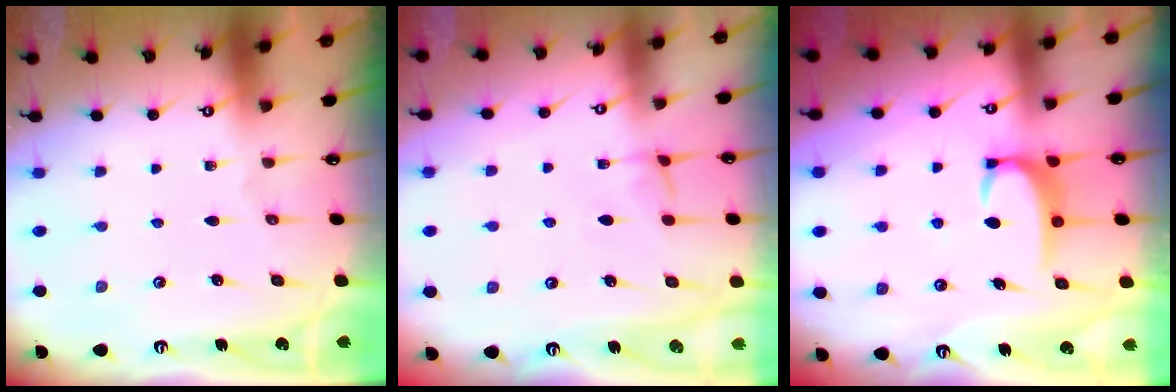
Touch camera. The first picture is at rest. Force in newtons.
{"total": 1.8, "press": 1.7, "slide": 0.5}
{"total": 3.5, "press": 3.5, "slide": 0.4}